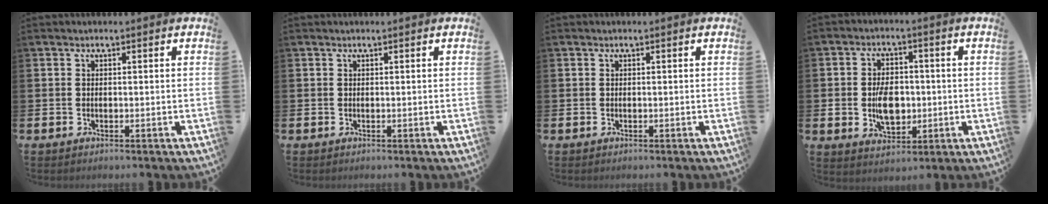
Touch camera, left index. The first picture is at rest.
{"total": 0.0}
{"total": 0.0}
{"total": 6.3, "force": [-0.6, 4.2, 4.7], "torque": [-0.080, 0.003, -0.016]}